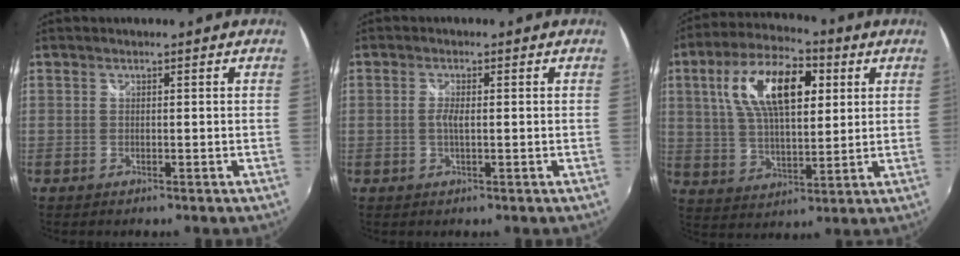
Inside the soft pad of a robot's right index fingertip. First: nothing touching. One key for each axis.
{"total": 1.7, "fx": -0.2, "fy": 0.4, "fz": 1.6, "tx": -0.033, "ty": -0.003, "tz": -0.003}
{"total": 16.4, "fx": 5.2, "fy": 7.4, "fz": 13.7, "tx": -0.249, "ty": 0.029, "tz": 0.093}